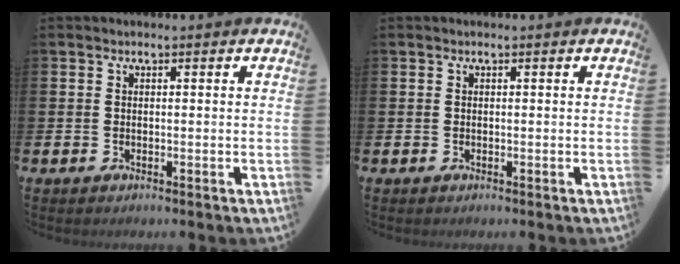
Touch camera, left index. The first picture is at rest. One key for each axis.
{"total": 0.0}